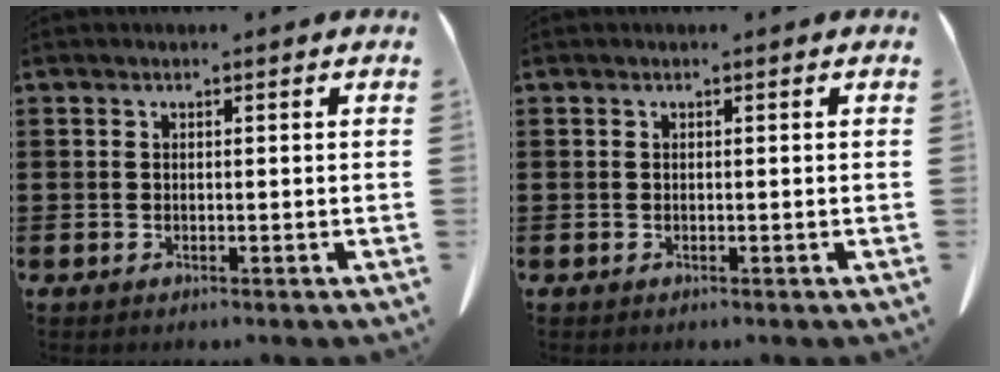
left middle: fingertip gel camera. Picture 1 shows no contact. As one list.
[{"total": 0.0}]